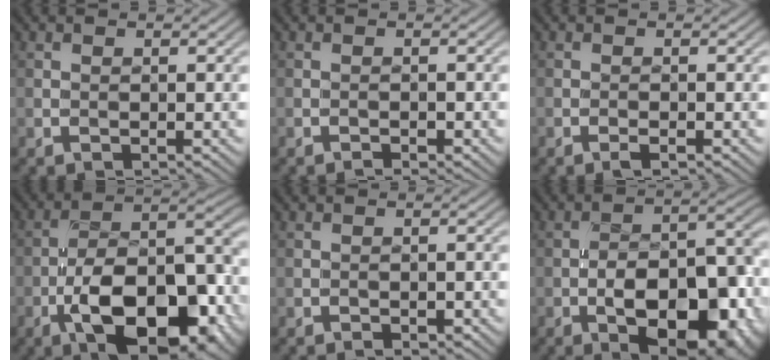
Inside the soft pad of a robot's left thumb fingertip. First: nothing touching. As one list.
[{"total": 1.2, "force": [-1.0, 0.3, 0.6], "torque": [-0.008, -0.001, -0.015]}, {"total": 0.9, "force": [-0.8, 0.0, 0.5], "torque": [-0.008, -0.001, -0.014]}, {"total": 15.4, "force": [-7.1, 6.7, 11.9], "torque": [-0.175, -0.012, -0.122]}, {"total": 1.5, "force": [-1.1, 0.7, 0.6], "torque": [-0.007, 0.002, -0.014]}, {"total": 14.2, "force": [-5.9, 6.4, 11.3], "torque": [-0.153, -0.008, -0.090]}]